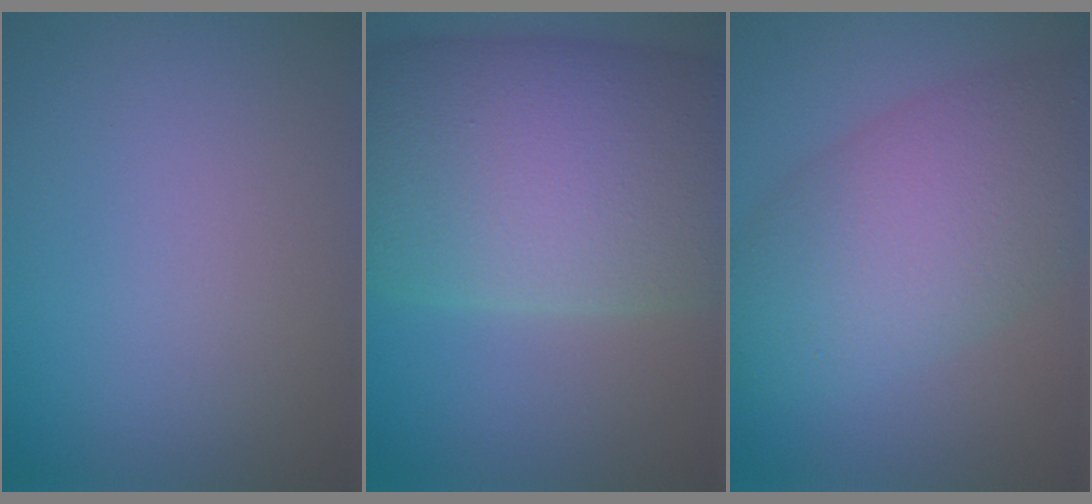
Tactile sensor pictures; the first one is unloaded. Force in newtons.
{"total": 15.4, "press": 15.4, "slide": 0.4}
{"total": 8.2, "press": 8.2, "slide": 0.3}